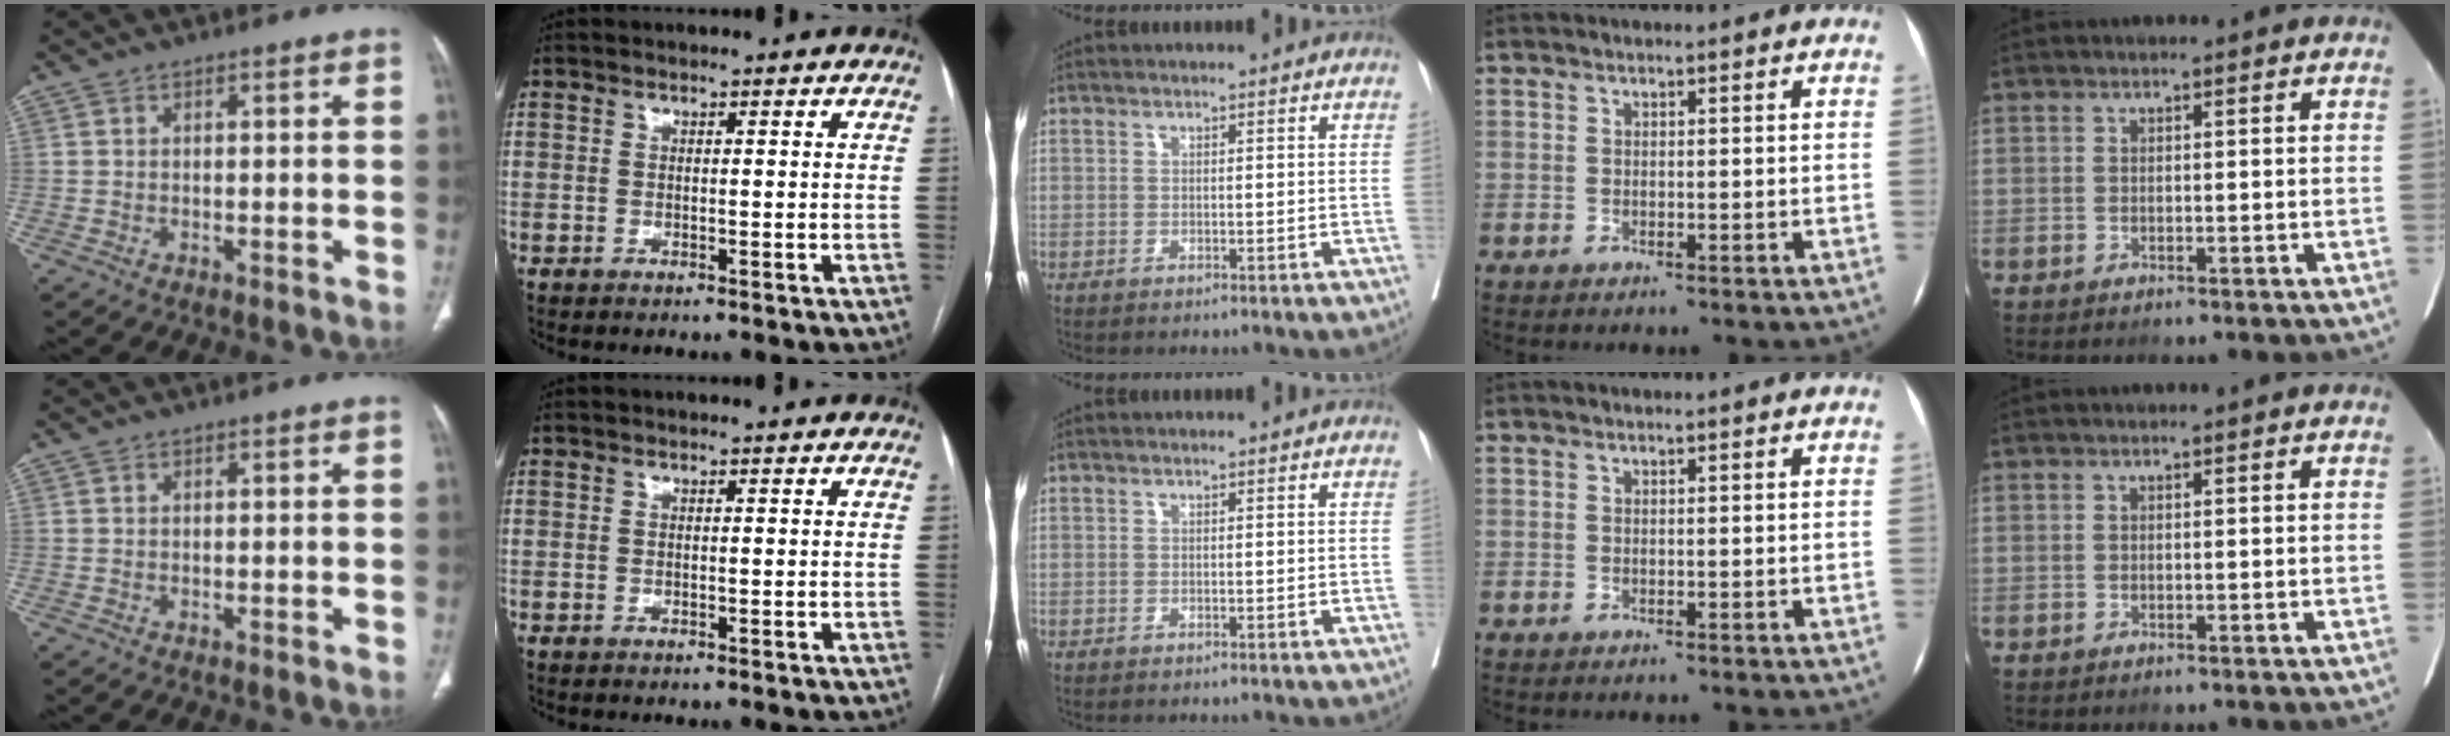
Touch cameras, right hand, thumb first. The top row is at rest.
{}